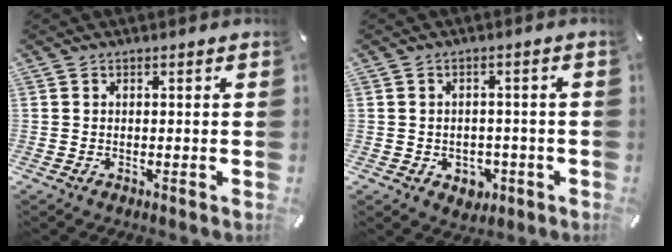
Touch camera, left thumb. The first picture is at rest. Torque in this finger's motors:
{"motor_torque": [-0.02, 0.03, 0.10, -0.05, 0.01]}